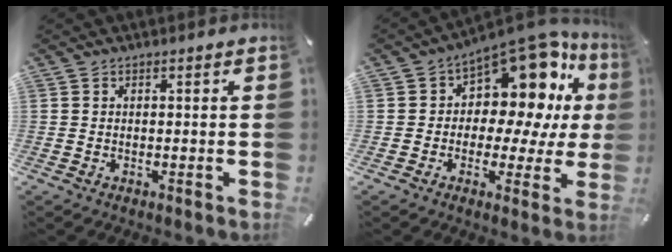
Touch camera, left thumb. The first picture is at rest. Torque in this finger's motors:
{"motor_torque": [0.70, 0.63, 0.79, 0.48, 0.13]}